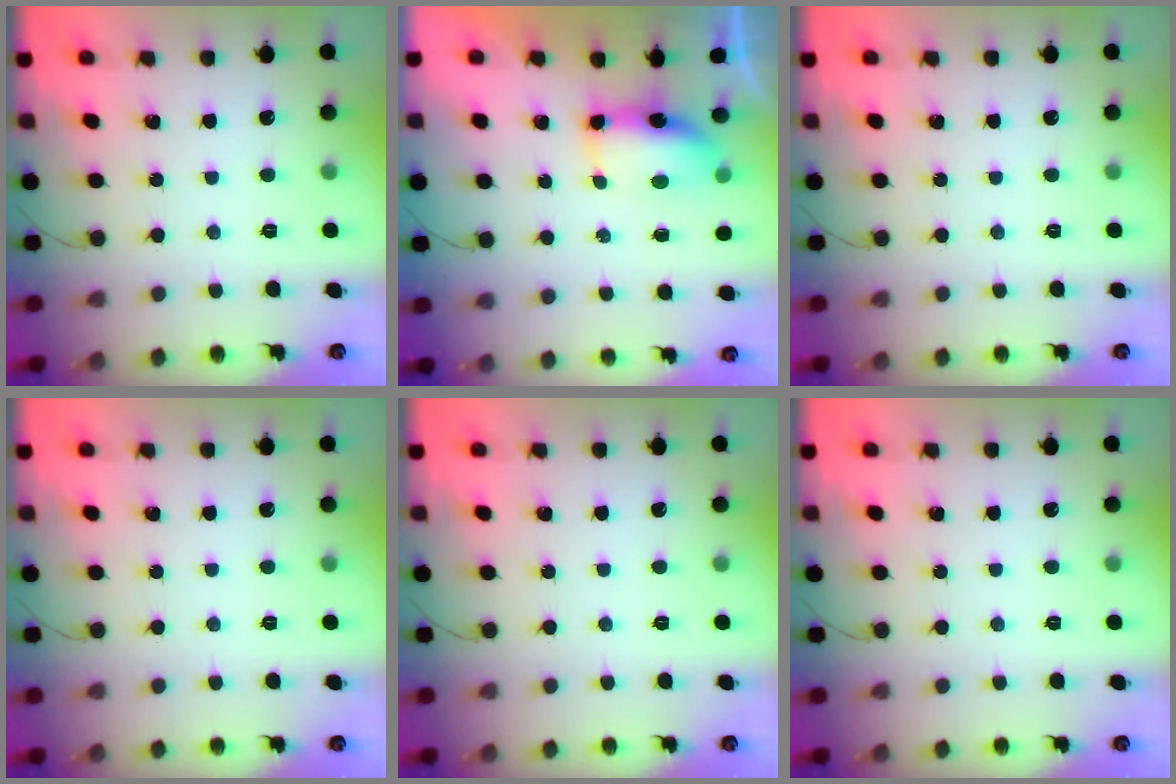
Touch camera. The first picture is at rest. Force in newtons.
{"total": 13.1, "press": 8.8, "slide": 9.7}
{"total": 0.0}
{"total": 0.0}
{"total": 0.0}
{"total": 0.0}